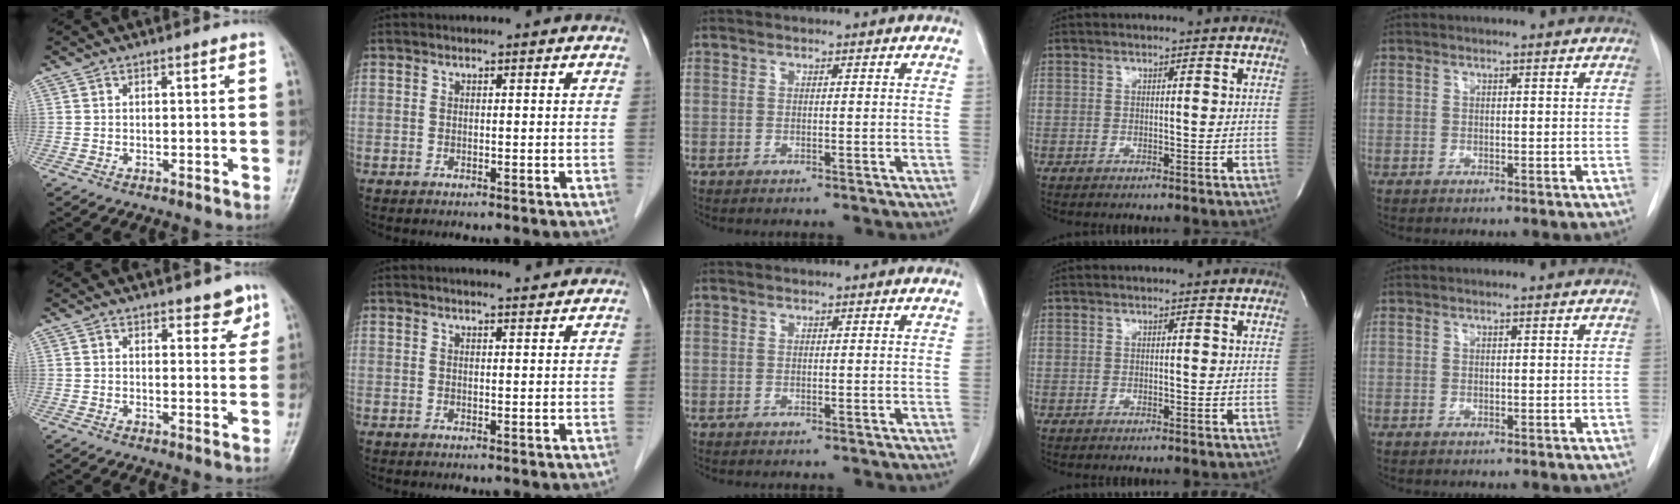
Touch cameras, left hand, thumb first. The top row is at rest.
{"thumb": {"total": 4.5, "force": [3.2, 2.1, 2.3], "torque": [0.002, -0.018, 0.040]}, "index": {"total": 3.0, "force": [2.8, 0.1, 0.9], "torque": [-0.016, 0.005, 0.036]}}